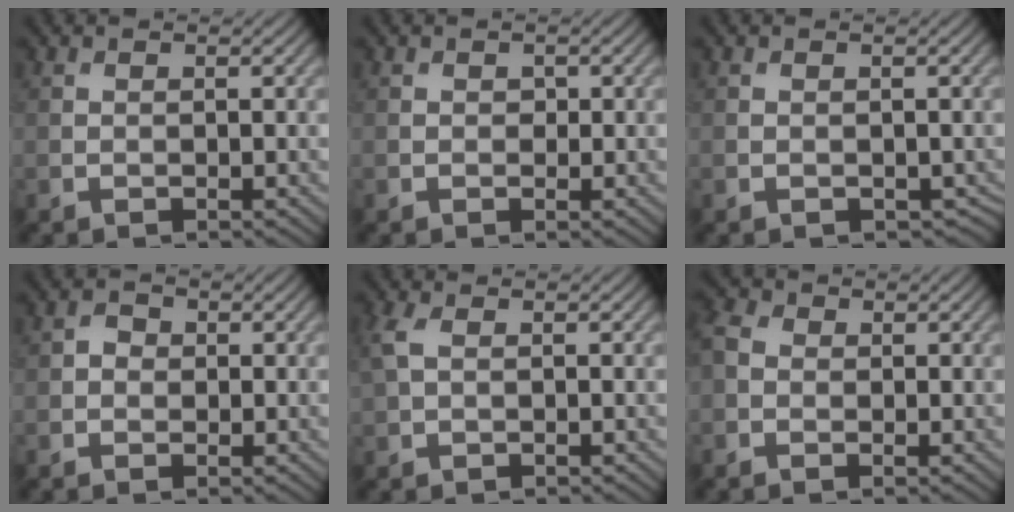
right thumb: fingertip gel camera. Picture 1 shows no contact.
{"total": 0.7, "force": [0.0, 0.6, 0.3], "torque": [-0.001, -0.005, -0.003]}
{"total": 1.1, "force": [-0.3, 1.0, 0.5], "torque": [-0.017, -0.011, -0.005]}
{"total": 1.4, "force": [-0.1, 1.3, 0.6], "torque": [-0.012, -0.001, -0.007]}
{"total": 2.7, "force": [0.7, 1.5, 2.1], "torque": [-0.062, 0.009, 0.012]}
{"total": 3.0, "force": [-0.1, 2.5, 1.7], "torque": [-0.043, 0.005, -0.012]}